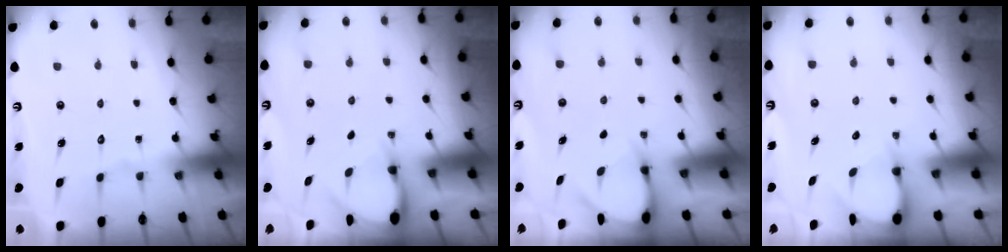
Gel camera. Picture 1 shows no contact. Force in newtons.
{"total": 3.5, "press": 3.5, "slide": 0.2}
{"total": 3.5, "press": 3.5, "slide": 0.3}
{"total": 3.5, "press": 3.5, "slide": 0.4}